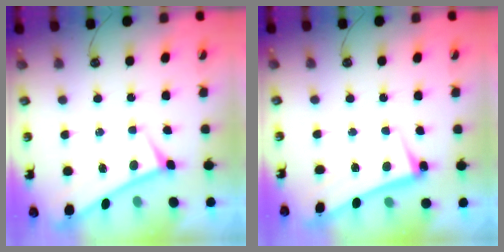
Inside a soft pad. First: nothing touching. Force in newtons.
{"total": 2.8, "press": 2.7, "slide": 0.8}